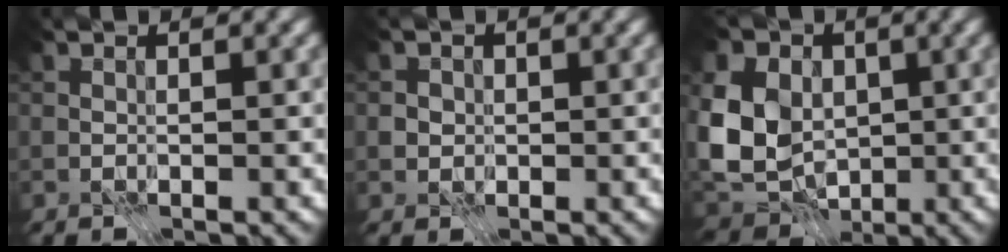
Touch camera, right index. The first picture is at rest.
{"total": 1.4, "force": [-0.2, 1.4, 0.3], "torque": [-0.002, -0.002, 0.003]}
{"total": 10.5, "force": [0.6, 8.3, 6.5], "torque": [-0.146, 0.003, 0.003]}